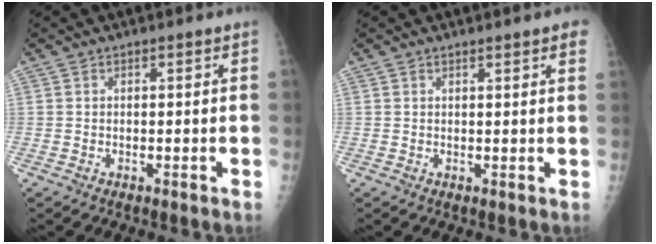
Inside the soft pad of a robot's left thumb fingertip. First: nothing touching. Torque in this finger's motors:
{"motor_torque": [0.10, 0.07, -0.17, -0.30, 0.06]}